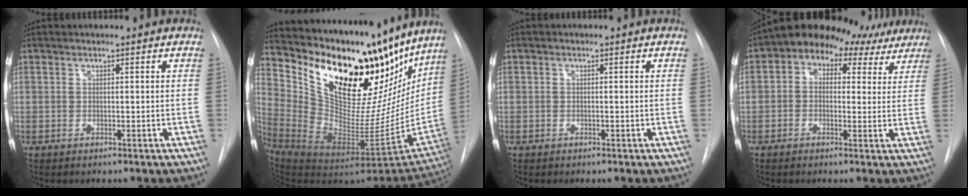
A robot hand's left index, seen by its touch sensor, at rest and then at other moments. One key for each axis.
{"total": 27.8, "fx": 21.7, "fy": 11.3, "fz": 13.3, "tx": -0.244, "ty": -0.013, "tz": 0.326}
{"total": 0.0}
{"total": 12.6, "fx": 8.6, "fy": 7.7, "fz": 5.2, "tx": -0.060, "ty": 0.049, "tz": 0.102}